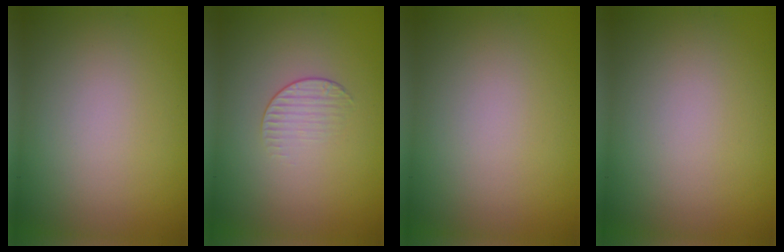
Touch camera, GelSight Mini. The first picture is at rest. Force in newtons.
{"total": 1.2, "press": 0.4, "slide": 1.2}
{"total": 0.0}
{"total": 0.0}